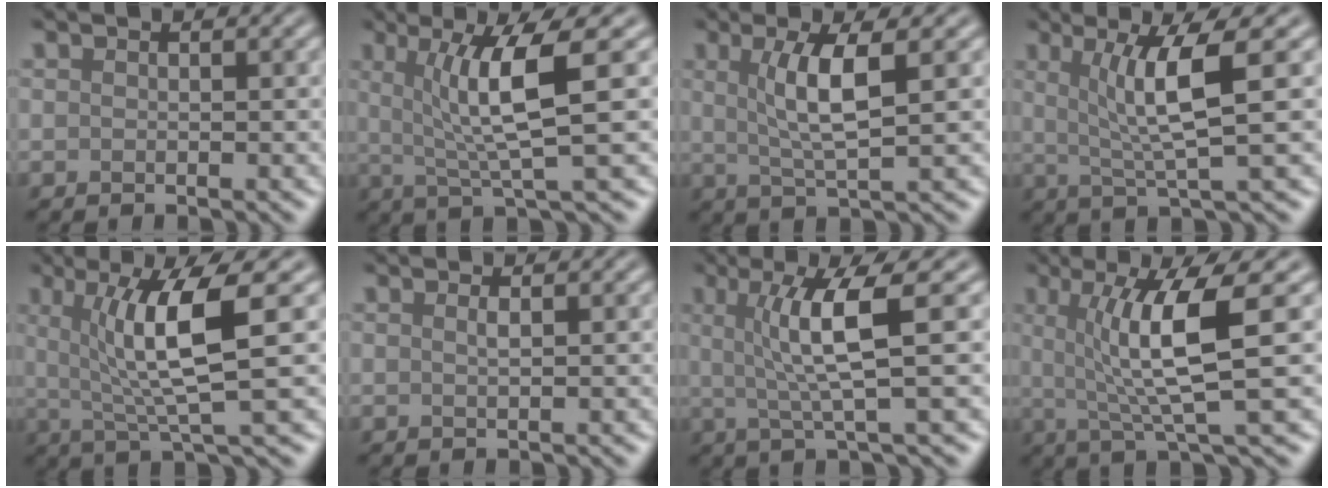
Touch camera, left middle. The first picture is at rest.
{"total": 6.3, "force": [1.3, 1.0, 6.1], "torque": [-0.108, 0.001, 0.025]}
{"total": 4.6, "force": [1.1, 0.9, 4.4], "torque": [-0.084, 0.001, 0.023]}
{"total": 5.5, "force": [1.3, 0.8, 5.3], "torque": [-0.095, 0.001, 0.028]}
{"total": 7.4, "force": [1.4, 1.4, 7.1], "torque": [-0.115, -0.001, 0.025]}
{"total": 0.6, "force": [0.3, 0.2, 0.5], "torque": [-0.007, 0.003, 0.003]}
{"total": 5.8, "force": [1.0, 0.9, 5.7], "torque": [-0.103, 0.003, 0.020]}
{"total": 7.5, "force": [1.2, 1.3, 7.3], "torque": [-0.116, 0.000, 0.022]}